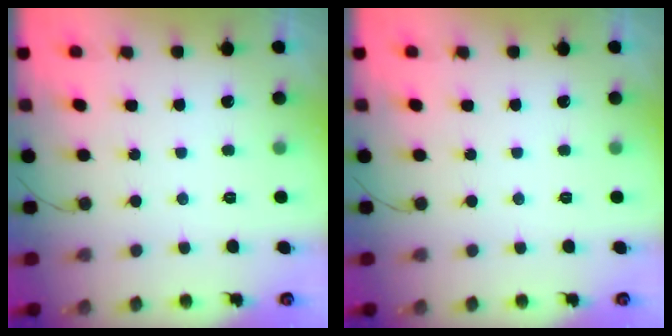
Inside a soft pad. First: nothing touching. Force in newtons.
{"total": 0.0}